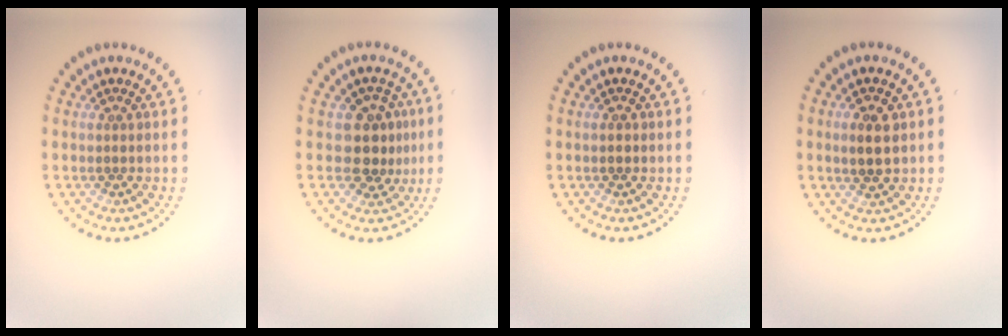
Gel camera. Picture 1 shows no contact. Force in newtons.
{"total": 3.4, "press": 3.0, "slide": 1.5}
{"total": 0.9, "press": 0.9, "slide": 0.1}
{"total": 2.6, "press": 2.5, "slide": 0.3}